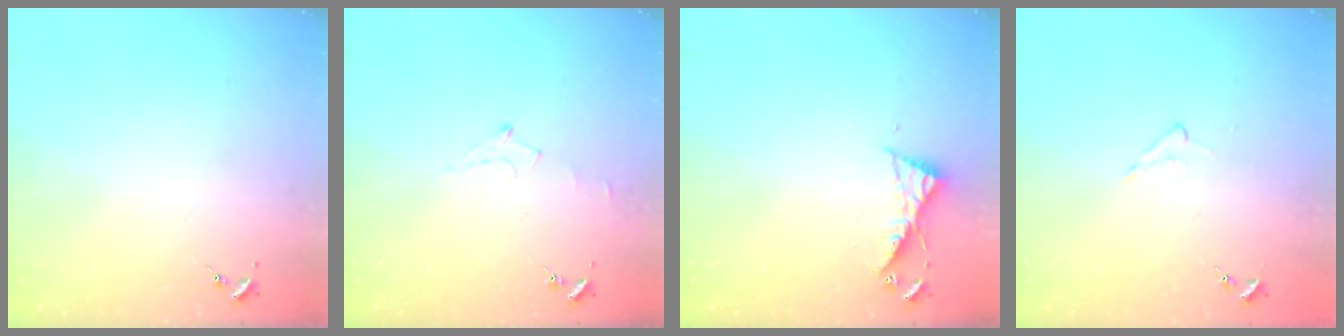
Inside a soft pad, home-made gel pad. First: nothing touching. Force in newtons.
{"total": 5.2, "press": 5.2, "slide": 0.6}
{"total": 5.2, "press": 5.2, "slide": 0.4}
{"total": 4.3, "press": 4.3, "slide": 0.7}